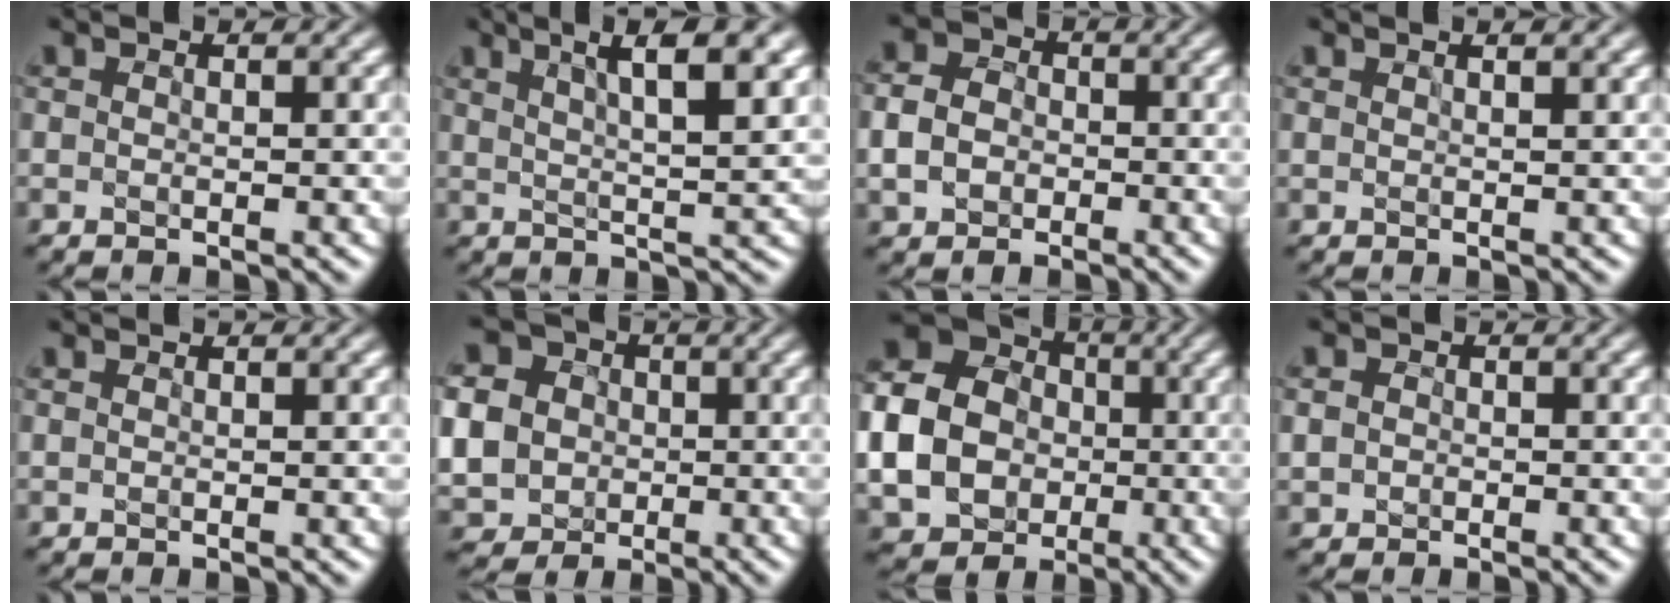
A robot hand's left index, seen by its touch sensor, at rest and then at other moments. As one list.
[{"total": 6.7, "force": [3.7, 1.4, 5.3], "torque": [-0.053, 0.017, 0.049]}, {"total": 3.4, "force": [-0.9, 2.8, 1.7], "torque": [-0.038, 0.005, -0.024]}, {"total": 1.4, "force": [1.3, 0.1, 0.5], "torque": [-0.004, 0.002, 0.010]}, {"total": 0.0}, {"total": 10.3, "force": [-0.9, 9.5, 3.8], "torque": [-0.117, -0.007, -0.043]}, {"total": 10.5, "force": [-1.2, 9.1, 5.2], "torque": [-0.121, -0.015, -0.034]}, {"total": 1.3, "force": [-0.1, 1.2, 0.3], "torque": [0.002, -0.001, -0.008]}]